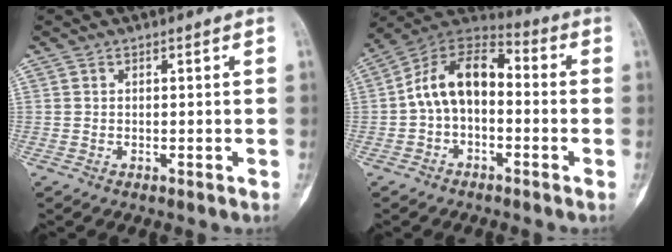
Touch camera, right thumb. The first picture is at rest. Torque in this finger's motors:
{"motor_torque": [0.67, 0.83, 1.51, -0.35, 0.29]}